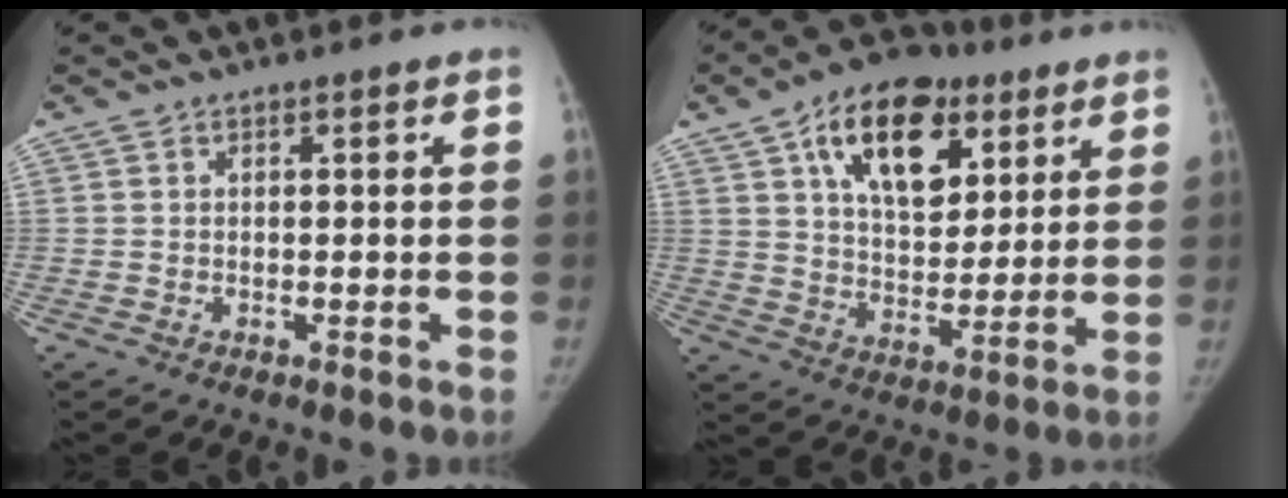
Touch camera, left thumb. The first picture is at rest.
{"total": 19.0, "force": [9.0, 11.0, 12.5], "torque": [-0.149, -0.026, 0.146]}